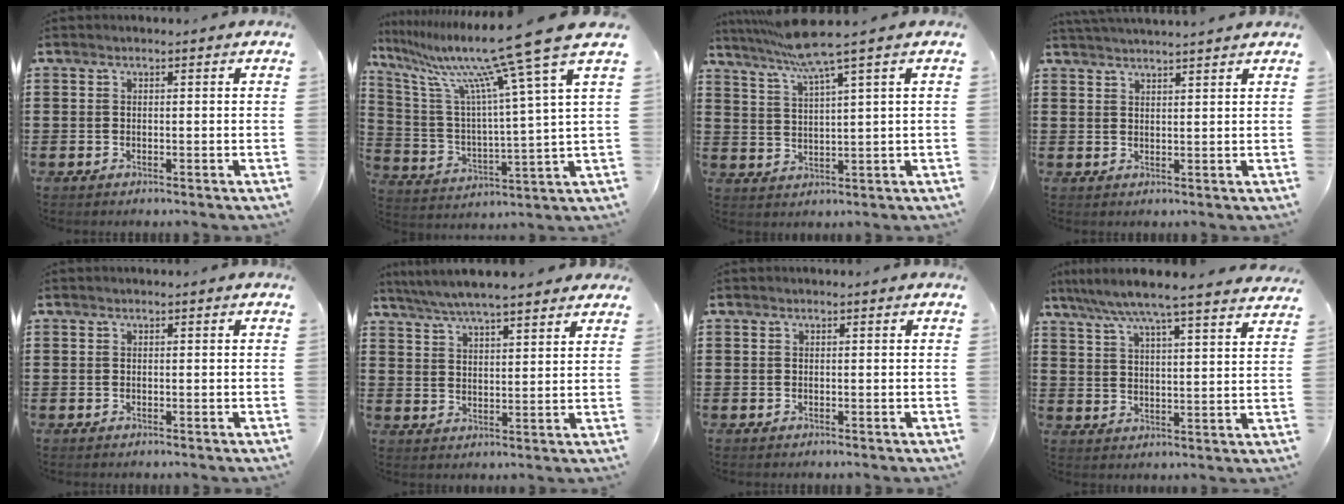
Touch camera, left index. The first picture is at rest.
{"total": 14.4, "force": [11.5, -0.8, 8.7], "torque": [-0.195, -0.076, 0.181]}
{"total": 6.3, "force": [4.4, -0.8, 4.4], "torque": [-0.099, -0.017, 0.074]}
{"total": 2.2, "force": [2.2, -0.4, 0.3], "torque": [-0.011, -0.007, 0.041]}
{"total": 0.0}
{"total": 5.4, "force": [5.0, 0.6, 2.0], "torque": [-0.057, -0.014, 0.089]}
{"total": 0.0}
{"total": 6.3, "force": [5.6, -0.6, 2.9], "torque": [-0.079, -0.037, 0.094]}